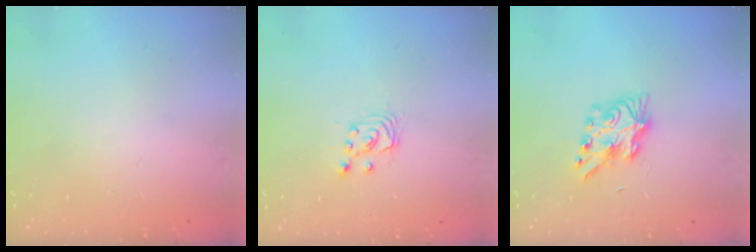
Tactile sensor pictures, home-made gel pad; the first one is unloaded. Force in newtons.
{"total": 2.9, "press": 2.9, "slide": 0.2}
{"total": 7.9, "press": 7.9, "slide": 0.7}